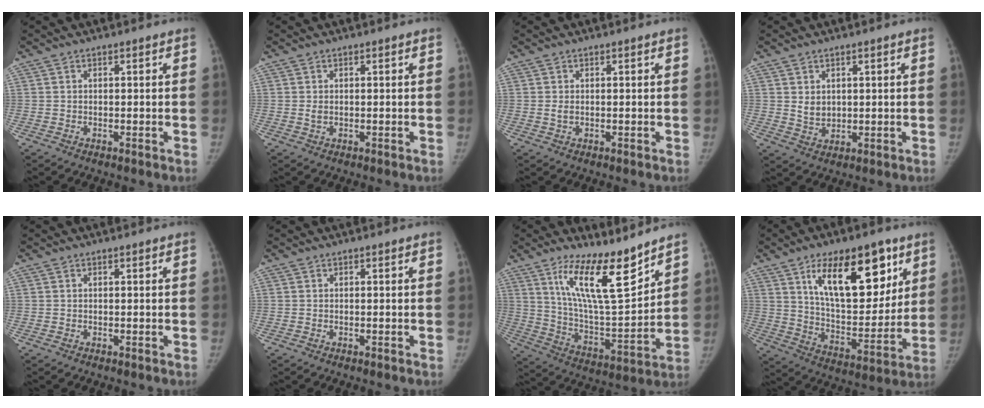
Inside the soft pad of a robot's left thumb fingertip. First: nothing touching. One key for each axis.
{"total": 1.1, "fx": 0.2, "fy": 0.6, "fz": 0.9, "tx": -0.015, "ty": 0.000, "tz": 0.009}
{"total": 1.1, "fx": 0.2, "fy": 0.5, "fz": 1.0, "tx": -0.021, "ty": 0.003, "tz": 0.010}
{"total": 3.4, "fx": 1.1, "fy": 2.4, "fz": 2.0, "tx": -0.025, "ty": -0.013, "tz": 0.029}
{"total": 0.0}
{"total": 0.0}
{"total": 16.6, "fx": 11.2, "fy": 3.9, "fz": 11.6, "tx": -0.174, "ty": -0.082, "tz": 0.210}
{"total": 21.8, "fx": 10.6, "fy": 10.0, "fz": 16.2, "tx": -0.202, "ty": -0.048, "tz": 0.184}